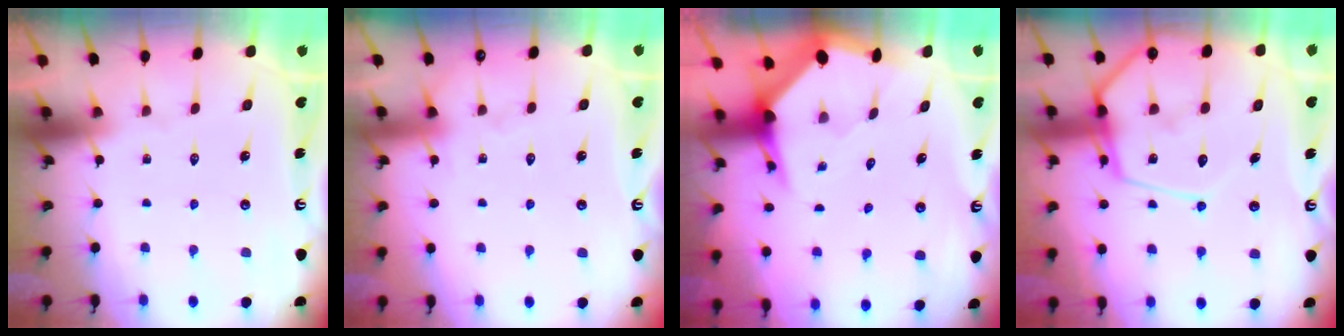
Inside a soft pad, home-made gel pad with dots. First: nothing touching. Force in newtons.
{"total": 2.9, "press": 2.9, "slide": 0.4}
{"total": 4.9, "press": 4.9, "slide": 0.6}
{"total": 16.6, "press": 16.5, "slide": 1.5}